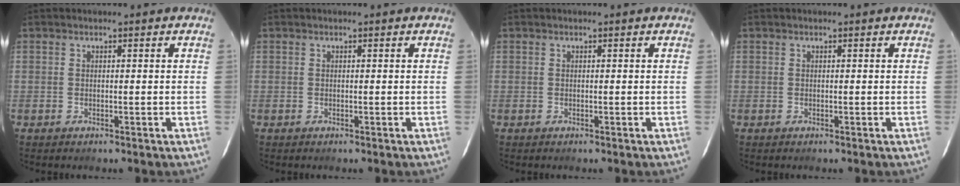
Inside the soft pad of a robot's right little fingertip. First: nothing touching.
{"total": 0.0}
{"total": 0.0}
{"total": 0.0}